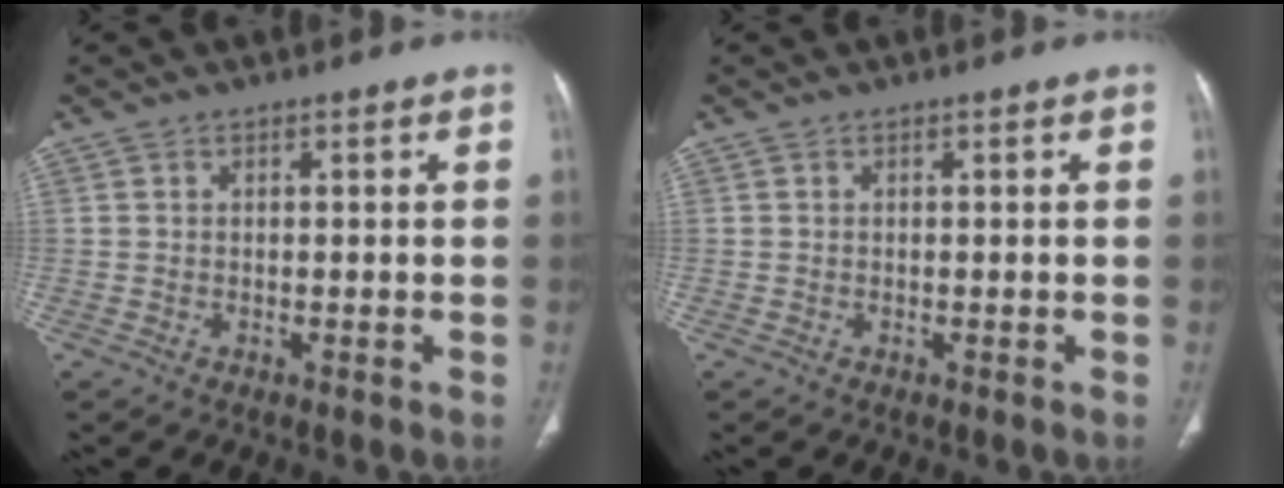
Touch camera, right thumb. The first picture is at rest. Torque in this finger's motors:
{"motor_torque": [-0.23, 0.23, -0.08, 0.09, 0.02]}